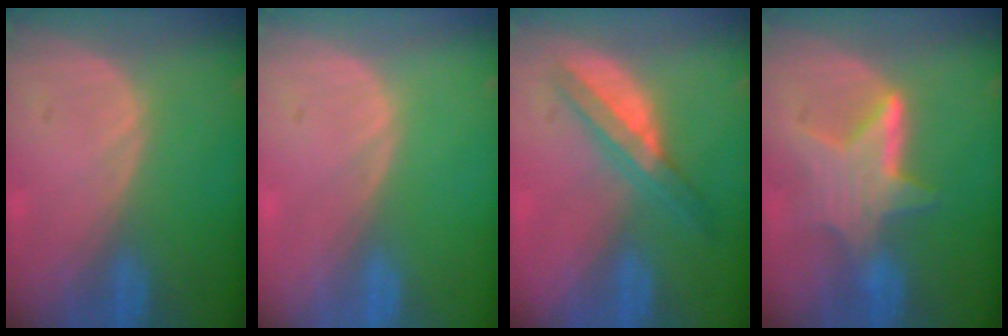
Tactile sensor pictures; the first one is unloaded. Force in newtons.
{"total": 0.0}
{"total": 5.7, "press": 5.3, "slide": 2.0}
{"total": 6.3, "press": 6.3, "slide": 0.5}